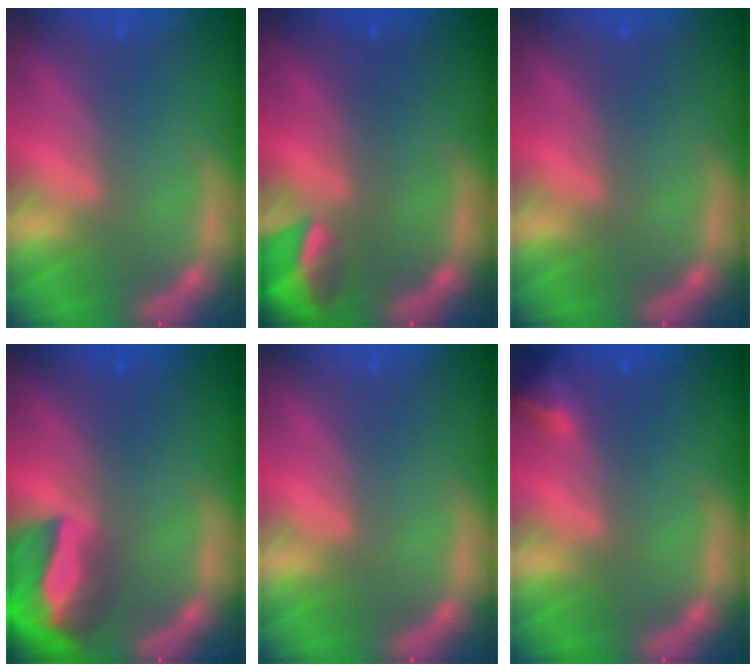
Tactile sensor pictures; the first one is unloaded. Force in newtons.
{"total": 3.9}
{"total": 0.0}
{"total": 10.0}
{"total": 0.0}
{"total": 1.9}